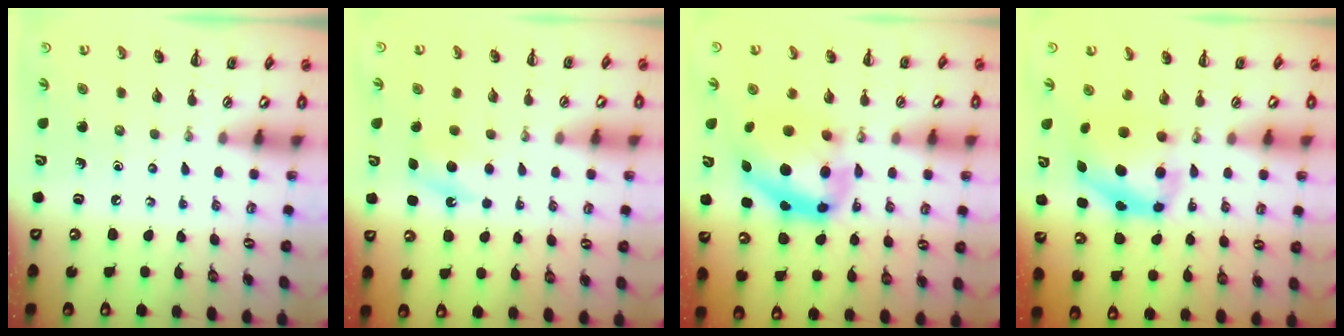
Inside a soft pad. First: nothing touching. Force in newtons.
{"total": 5.2, "press": 5.0, "slide": 1.5}
{"total": 12.5, "press": 12.1, "slide": 2.9}
{"total": 6.5, "press": 6.4, "slide": 0.9}